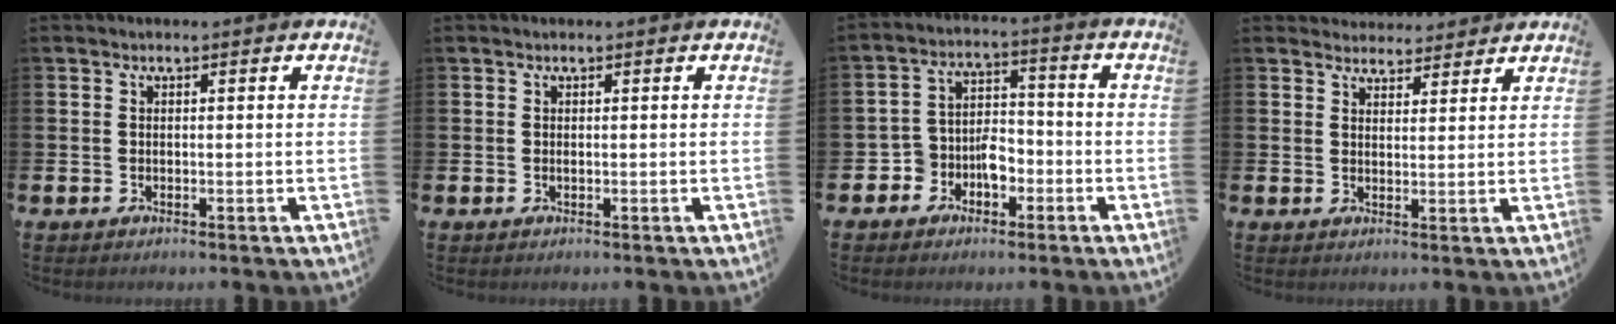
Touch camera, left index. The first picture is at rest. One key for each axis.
{"total": 0.0}
{"total": 4.7, "fx": -2.7, "fy": 3.4, "fz": 1.8, "tx": -0.046, "ty": 0.011, "tz": -0.055}
{"total": 3.8, "fx": 3.7, "fy": 1.1, "fz": -0.3, "tx": -0.005, "ty": -0.016, "tz": 0.069}